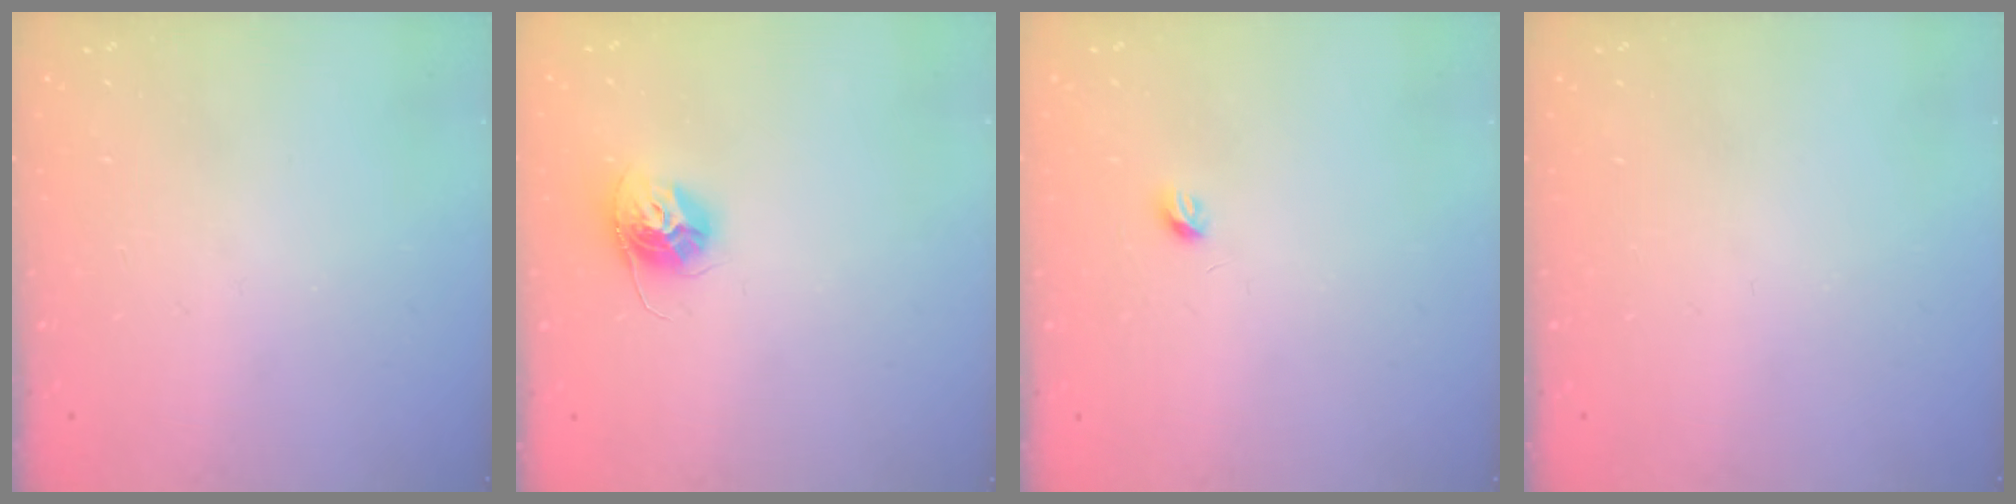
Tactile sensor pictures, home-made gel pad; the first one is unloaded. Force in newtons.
{"total": 11.3, "press": 11.2, "slide": 0.8}
{"total": 3.6, "press": 3.5, "slide": 0.6}
{"total": 0.0}